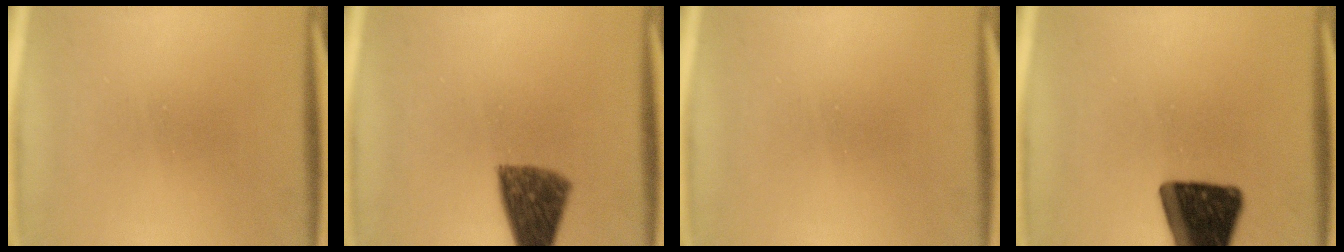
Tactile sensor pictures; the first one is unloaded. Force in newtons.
{"total": 8.8}
{"total": 0.0}
{"total": 16.2}